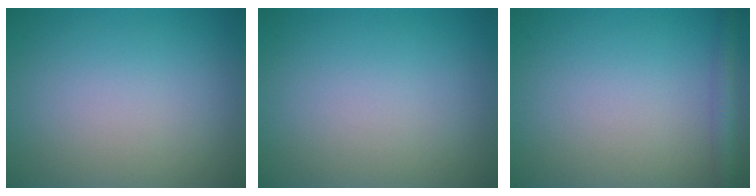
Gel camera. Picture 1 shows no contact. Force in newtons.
{"total": 0.0}
{"total": 2.1, "press": 2.1, "slide": 0.1}